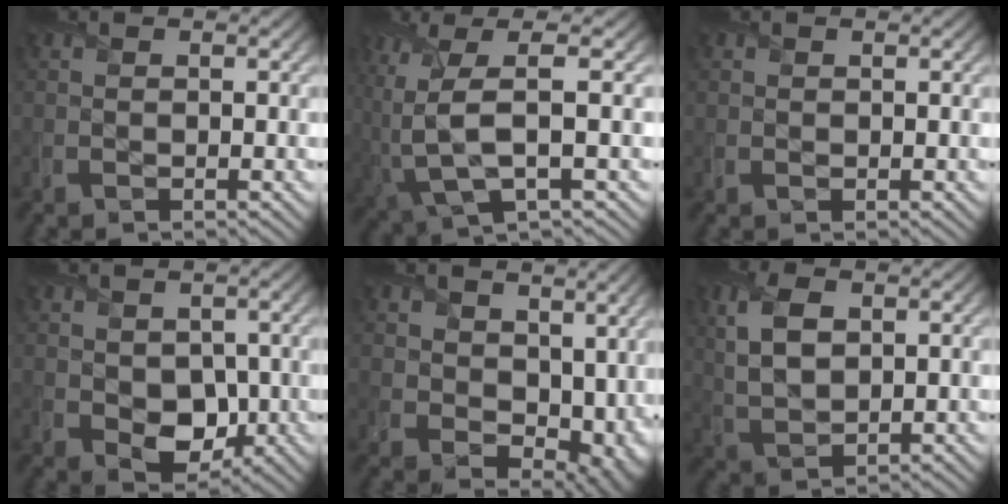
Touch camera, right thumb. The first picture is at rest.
{"total": 8.2, "force": [-0.3, 2.5, 7.8], "torque": [-0.188, -0.002, -0.008]}
{"total": 0.7, "force": [0.4, 0.6, 0.0], "torque": [-0.001, -0.004, 0.008]}
{"total": 5.3, "force": [0.0, 4.0, 3.5], "torque": [-0.081, -0.022, 0.009]}
{"total": 9.3, "force": [3.1, 6.8, 5.5], "torque": [-0.114, -0.030, 0.068]}
{"total": 6.7, "force": [2.0, 3.8, 5.2], "torque": [-0.126, 0.004, 0.040]}